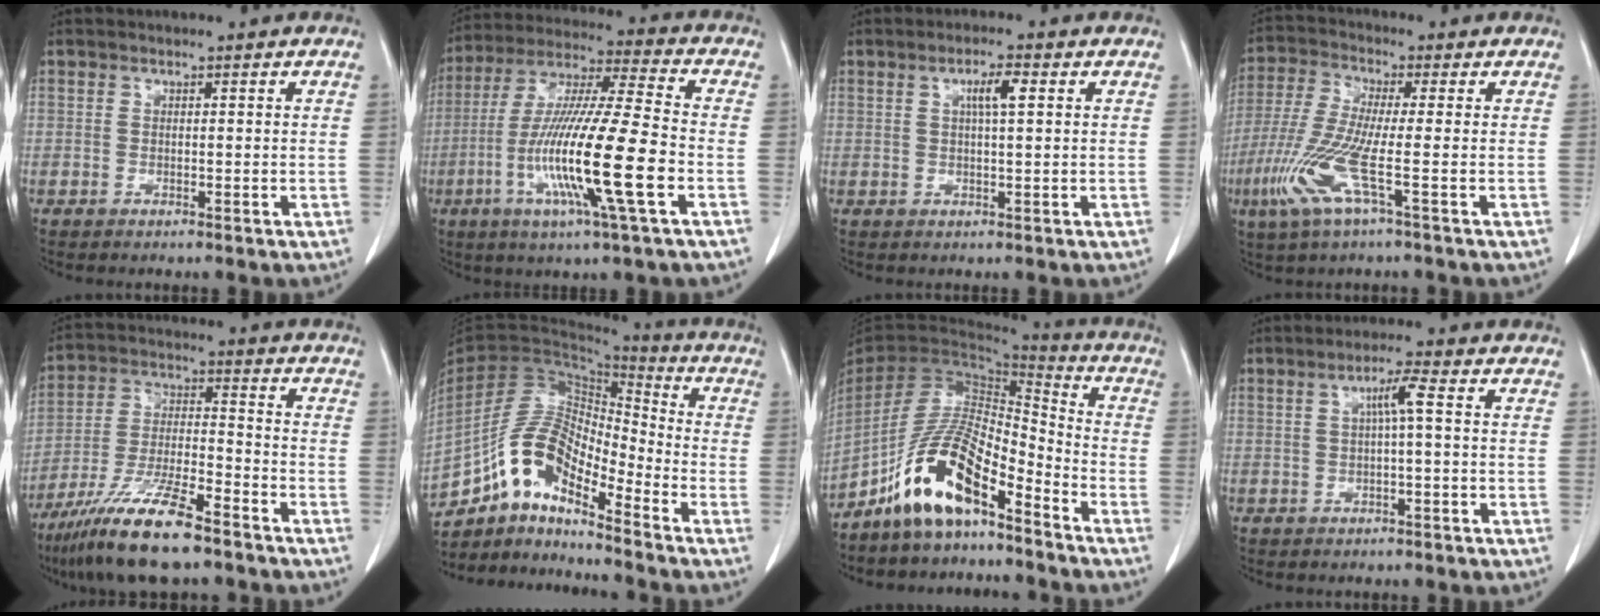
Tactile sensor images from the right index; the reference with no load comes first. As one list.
[{"total": 18.0, "force": [-5.2, 0.0, 17.2], "torque": [-0.337, -0.017, -0.100]}, {"total": 3.3, "force": [1.0, 0.4, 3.2], "torque": [-0.057, 0.003, 0.018]}, {"total": 9.7, "force": [-3.4, 0.5, 9.1], "torque": [-0.203, -0.019, -0.075]}, {"total": 13.9, "force": [-10.0, 1.7, 9.4], "torque": [-0.189, -0.023, -0.183]}, {"total": 12.1, "force": [-8.7, 3.6, 7.6], "torque": [-0.149, 0.035, -0.158]}, {"total": 12.7, "force": [-8.5, 3.4, 8.8], "torque": [-0.179, 0.018, -0.159]}, {"total": 3.4, "force": [0.4, -0.2, 3.3], "torque": [-0.060, 0.009, 0.009]}]